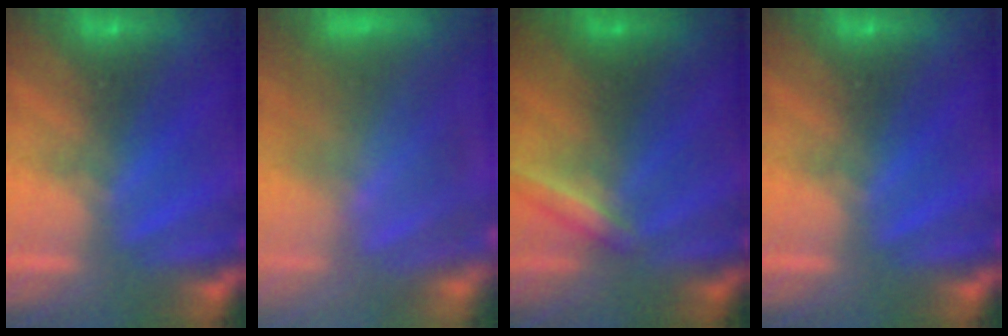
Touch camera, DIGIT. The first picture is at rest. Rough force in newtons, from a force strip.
{"total": 7.4}
{"total": 1.9}
{"total": 0.0}